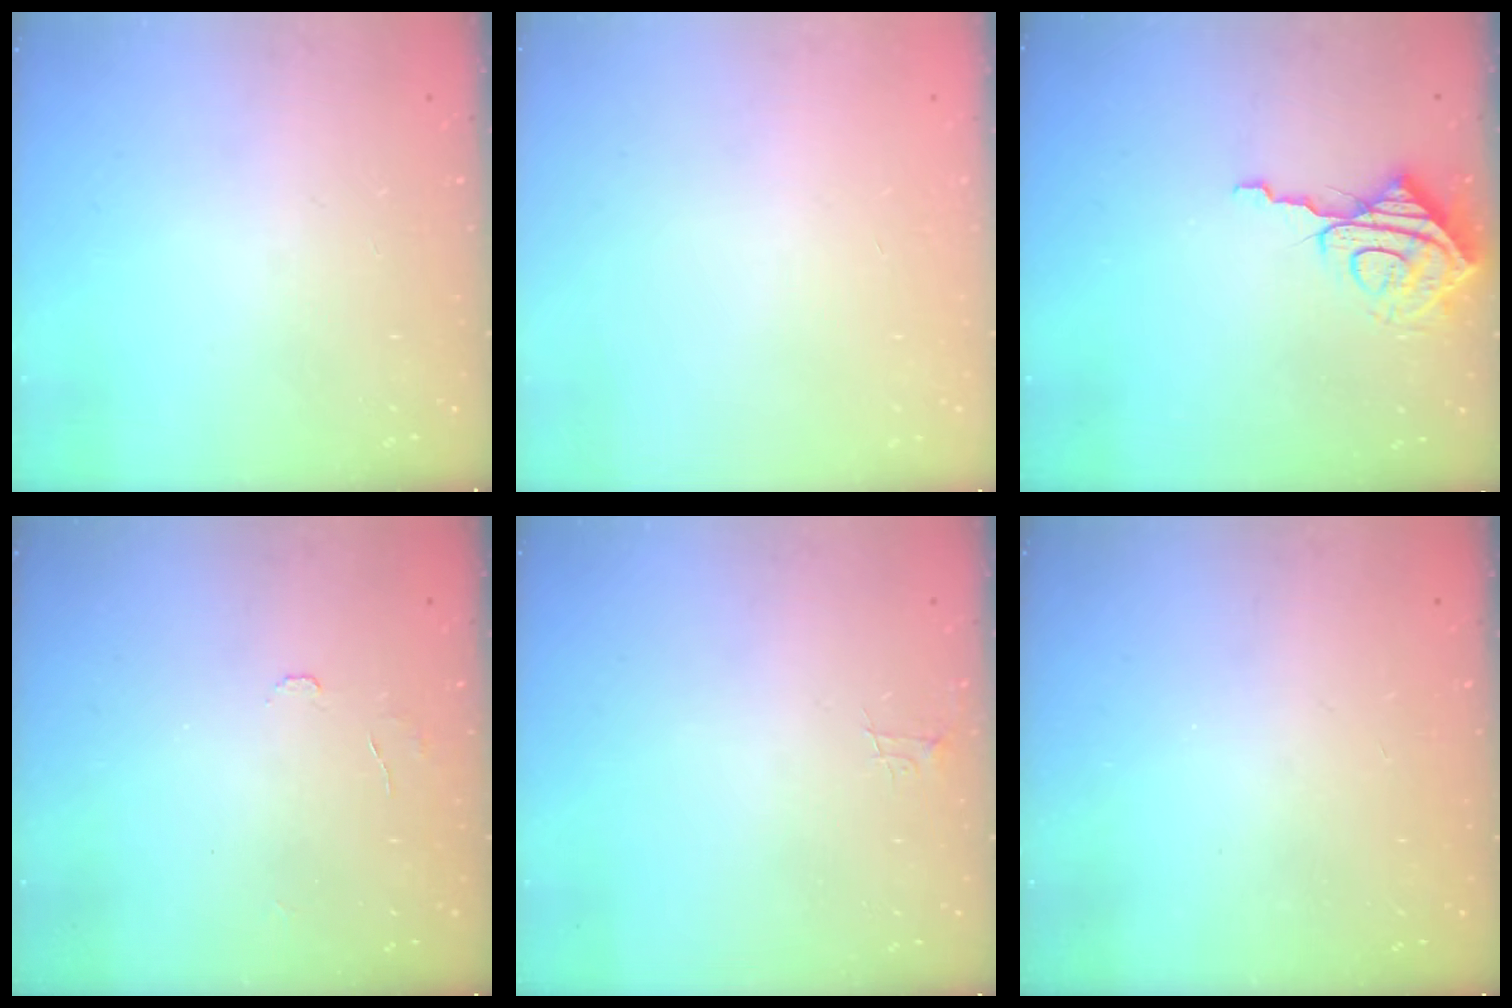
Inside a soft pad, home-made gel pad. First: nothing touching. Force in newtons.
{"total": 0.0}
{"total": 9.8, "press": 9.8, "slide": 0.7}
{"total": 4.3, "press": 4.3, "slide": 0.4}
{"total": 3.8, "press": 3.8, "slide": 0.4}
{"total": 0.0}